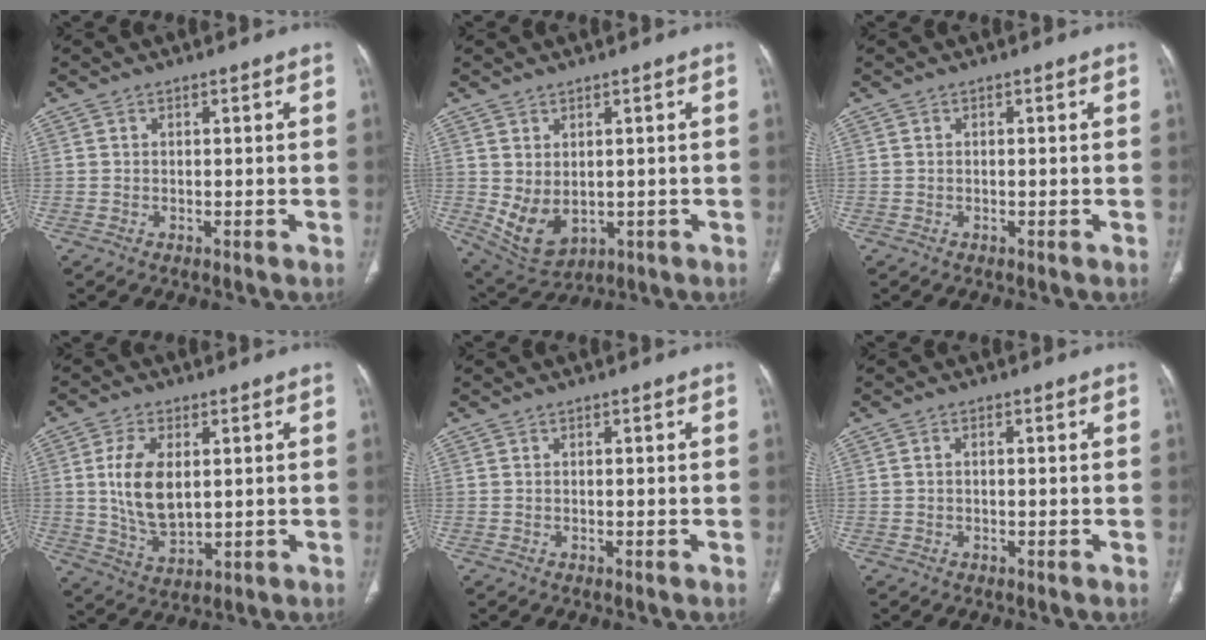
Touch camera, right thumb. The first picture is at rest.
{"total": 7.6, "force": [-0.3, 5.1, 5.6], "torque": [-0.093, -0.007, 0.024]}
{"total": 0.0}
{"total": 10.4, "force": [1.5, 5.6, 8.6], "torque": [-0.164, -0.017, 0.038]}
{"total": 0.0}
{"total": 0.6, "force": [-0.1, 0.3, 0.5], "torque": [-0.010, 0.000, -0.003]}